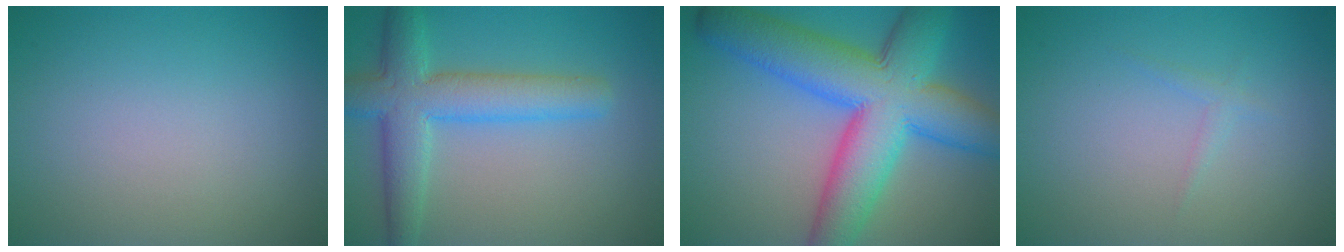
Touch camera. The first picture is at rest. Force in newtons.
{"total": 6.1, "press": 6.1, "slide": 0.1}
{"total": 12.3, "press": 12.3, "slide": 0.4}
{"total": 0.8, "press": 0.8, "slide": 0.1}